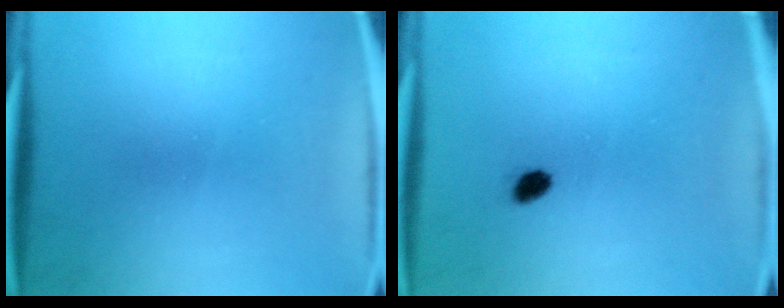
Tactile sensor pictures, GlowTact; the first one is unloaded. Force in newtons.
{"total": 2.0}